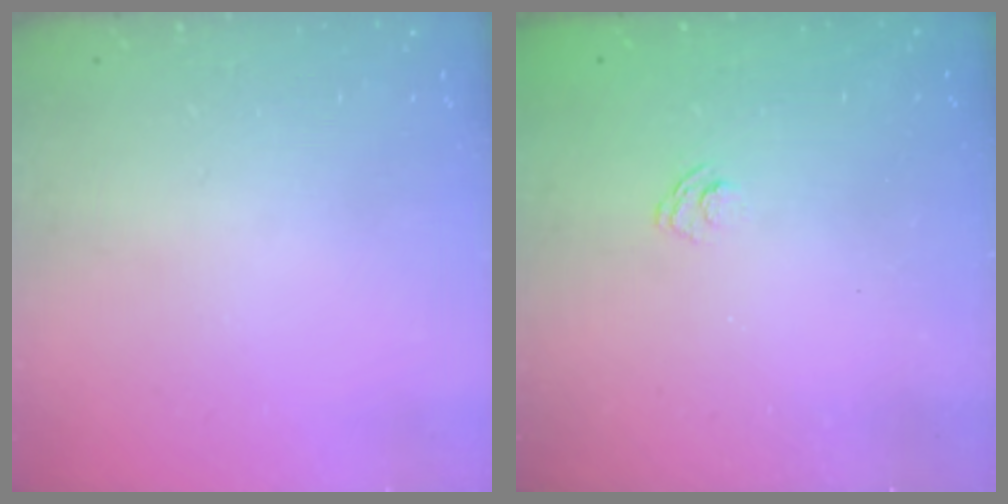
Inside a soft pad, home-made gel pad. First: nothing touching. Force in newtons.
{"total": 2.3, "press": 2.0, "slide": 1.2}